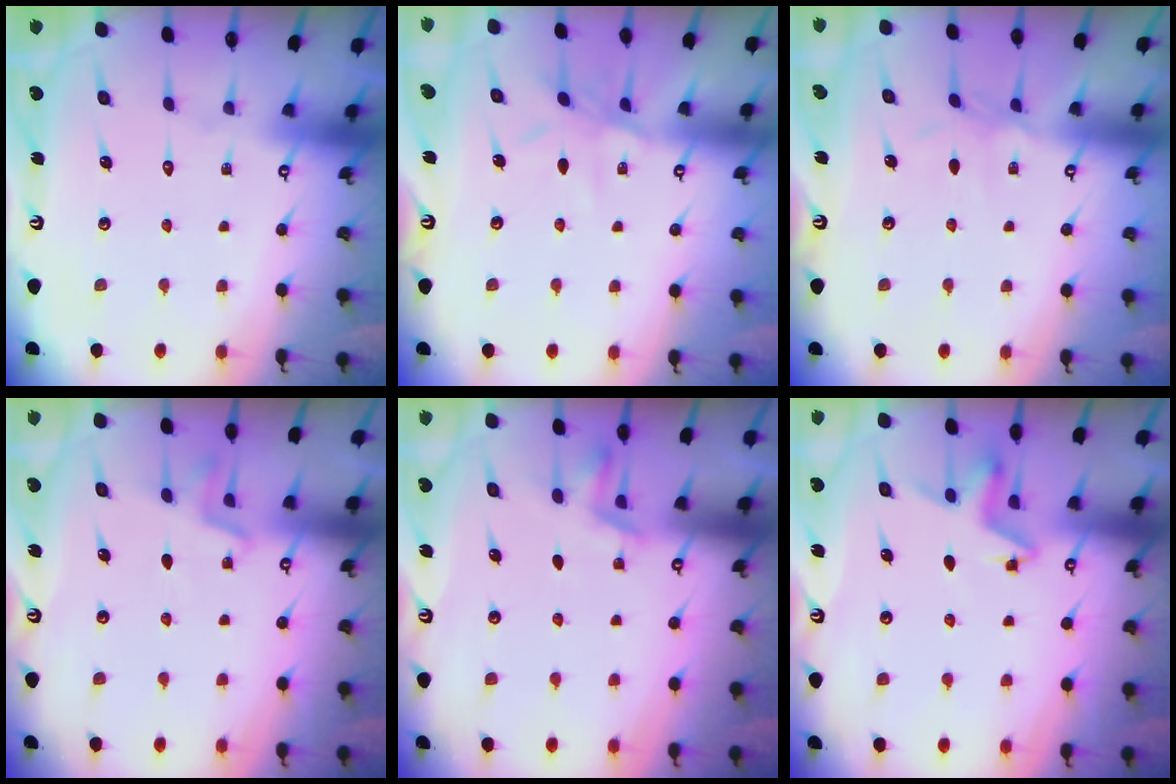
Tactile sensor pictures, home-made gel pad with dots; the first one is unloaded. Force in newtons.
{"total": 7.1, "press": 7.1, "slide": 0.6}
{"total": 3.8, "press": 3.7, "slide": 0.5}
{"total": 5.3, "press": 5.0, "slide": 1.9}
{"total": 2.9, "press": 2.6, "slide": 1.1}
{"total": 5.0, "press": 4.9, "slide": 0.8}